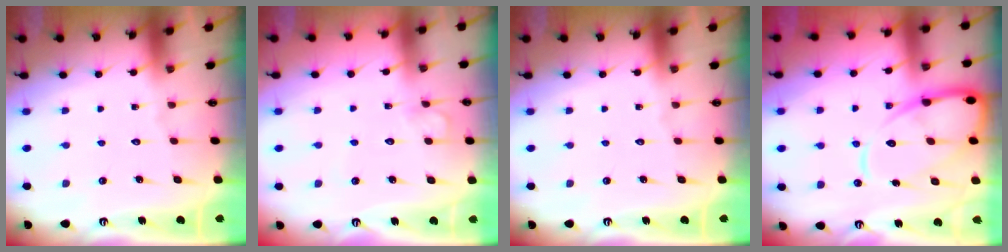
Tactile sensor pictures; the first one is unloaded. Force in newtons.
{"total": 4.5, "press": 4.4, "slide": 0.4}
{"total": 0.0}
{"total": 14.2, "press": 14.1, "slide": 1.3}